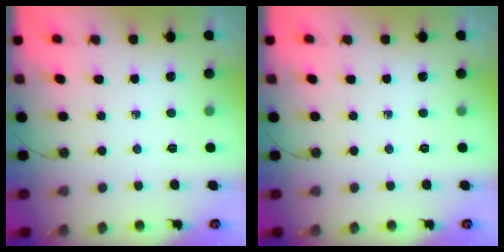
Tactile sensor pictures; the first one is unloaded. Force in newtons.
{"total": 0.0}